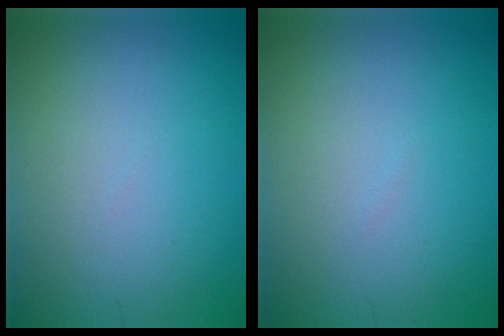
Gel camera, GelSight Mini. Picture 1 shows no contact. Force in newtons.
{"total": 0.0}